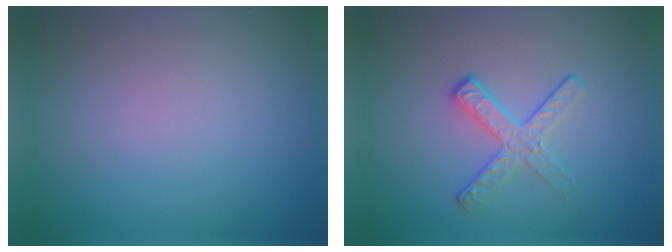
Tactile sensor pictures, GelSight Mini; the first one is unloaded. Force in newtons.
{"total": 2.4, "press": 1.7, "slide": 1.7}